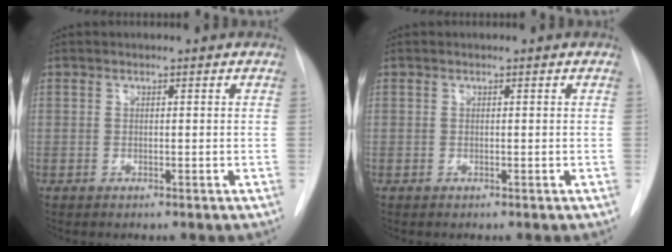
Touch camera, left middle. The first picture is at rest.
{"total": 0.0}